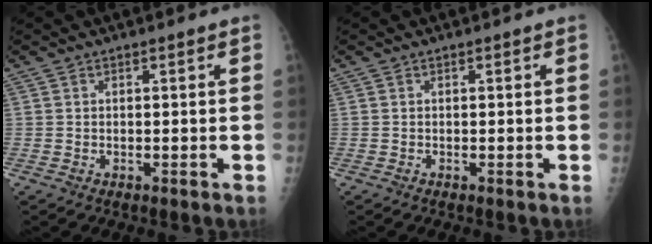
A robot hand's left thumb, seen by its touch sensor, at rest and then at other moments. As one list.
[{"total": 0.0}]